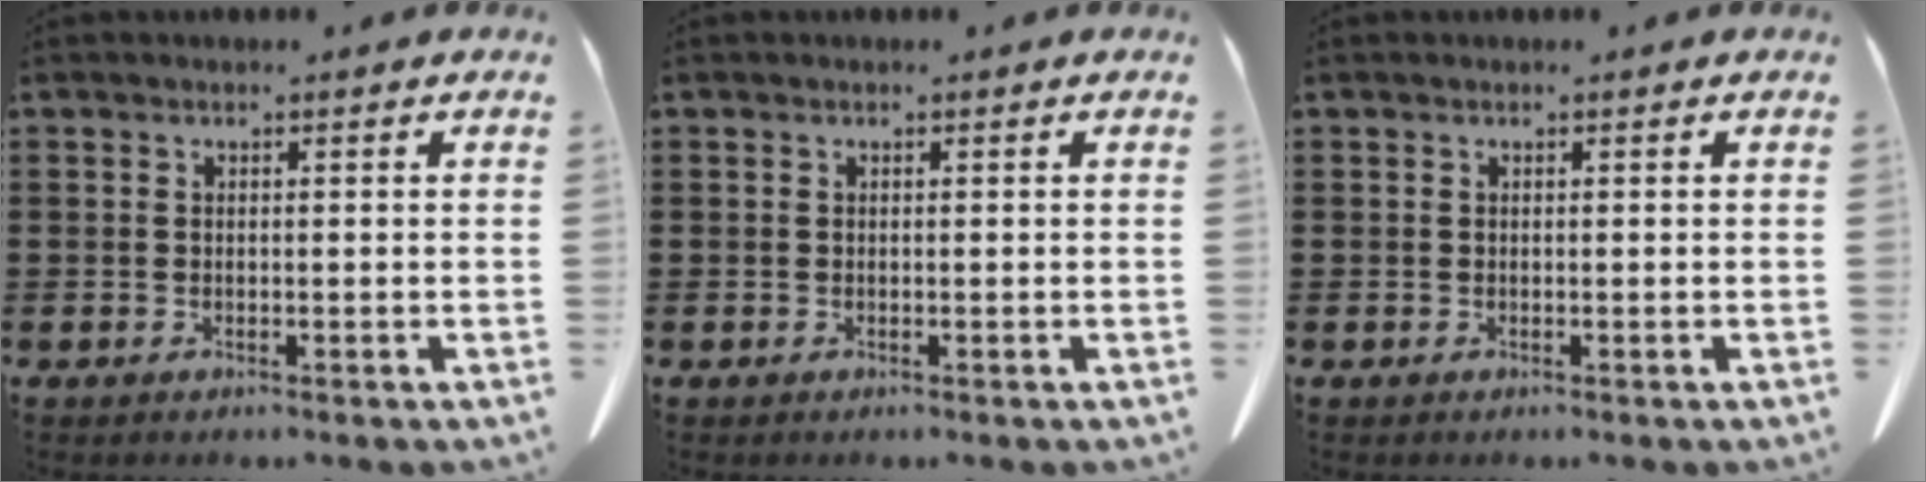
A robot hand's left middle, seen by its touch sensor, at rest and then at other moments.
{"total": 0.0}
{"total": 0.0}